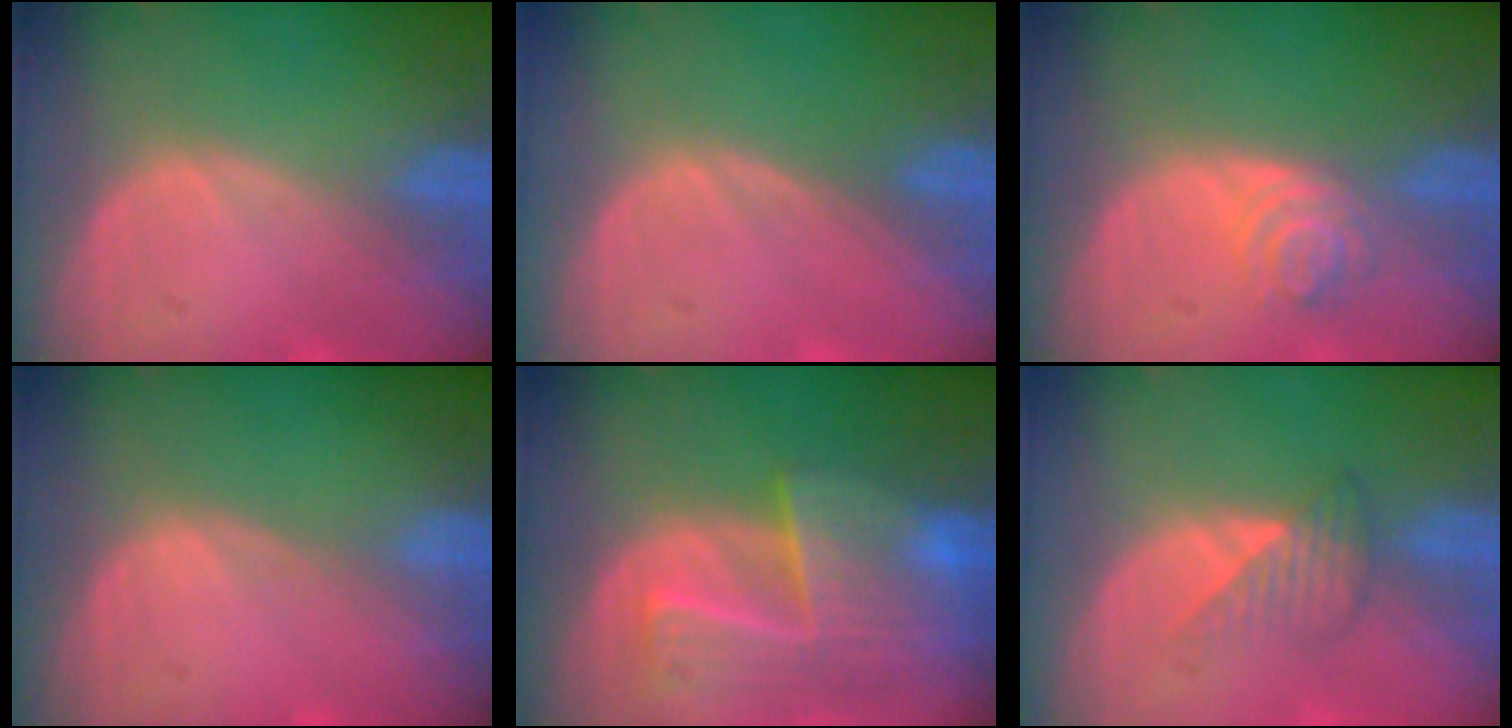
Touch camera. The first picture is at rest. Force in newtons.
{"total": 0.0}
{"total": 4.0, "press": 3.5, "slide": 2.0}
{"total": 0.0}
{"total": 9.3, "press": 8.3, "slide": 4.2}
{"total": 3.5, "press": 3.2, "slide": 1.4}